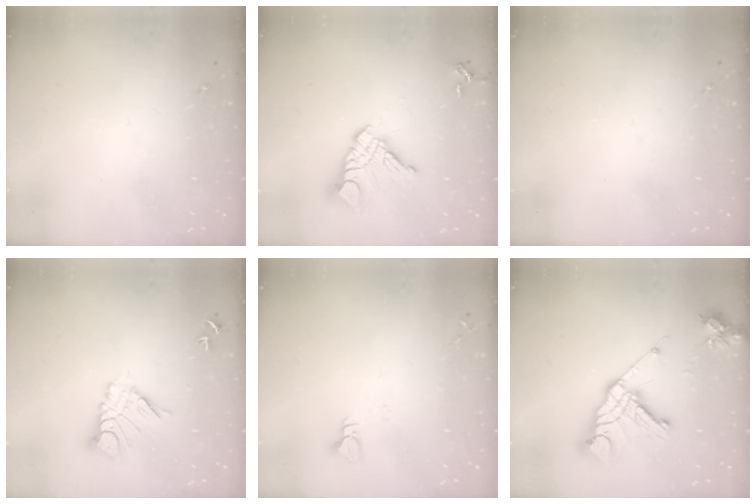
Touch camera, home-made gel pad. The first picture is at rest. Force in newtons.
{"total": 14.6, "press": 14.5, "slide": 1.6}
{"total": 0.0}
{"total": 9.8, "press": 9.8, "slide": 0.9}
{"total": 3.0, "press": 3.0, "slide": 0.3}
{"total": 19.8, "press": 19.6, "slide": 2.6}